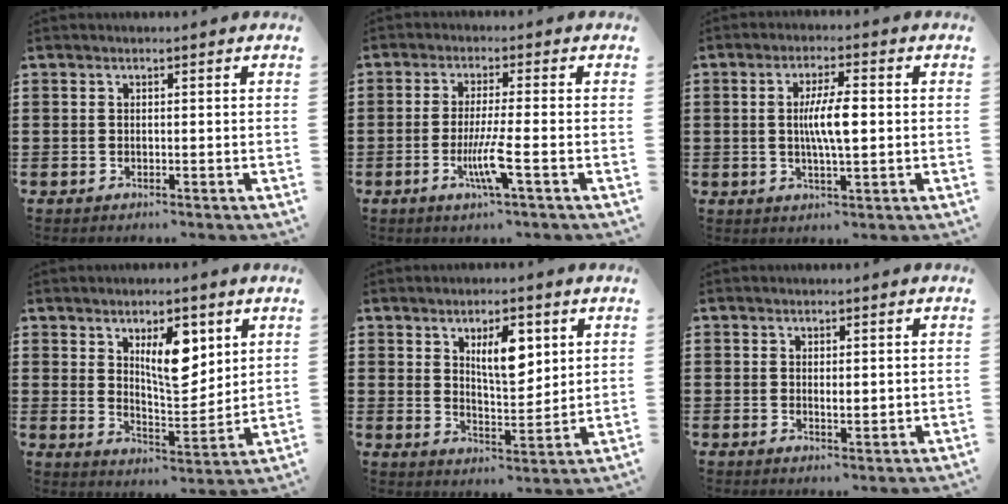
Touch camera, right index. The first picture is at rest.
{"total": 6.3, "force": [-2.2, 0.1, 5.9], "torque": [-0.119, -0.020, -0.042]}
{"total": 6.6, "force": [0.3, 1.6, 6.4], "torque": [-0.122, 0.000, 0.000]}
{"total": 9.1, "force": [4.2, 4.1, 7.0], "torque": [-0.101, -0.013, 0.065]}
{"total": 7.2, "force": [3.0, 3.1, 5.8], "torque": [-0.091, -0.004, 0.044]}
{"total": 1.3, "force": [0.4, 0.6, 1.1], "torque": [-0.022, 0.004, 0.006]}